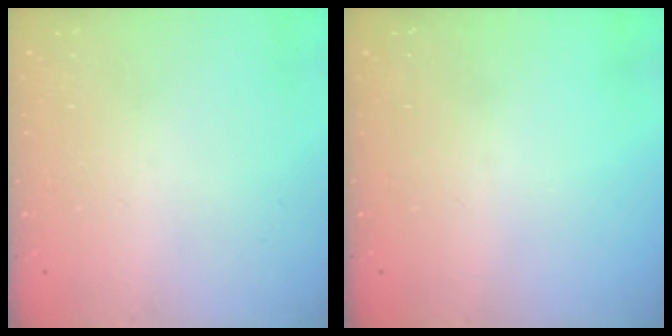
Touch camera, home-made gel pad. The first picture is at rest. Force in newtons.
{"total": 0.0}